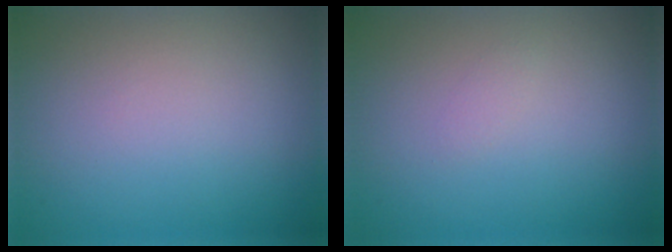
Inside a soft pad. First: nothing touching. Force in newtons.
{"total": 0.5, "press": 0.5, "slide": 0.0}